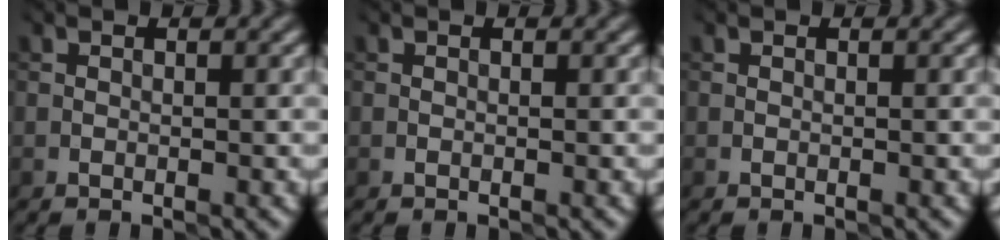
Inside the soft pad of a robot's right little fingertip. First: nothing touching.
{"total": 0.0}
{"total": 0.0}